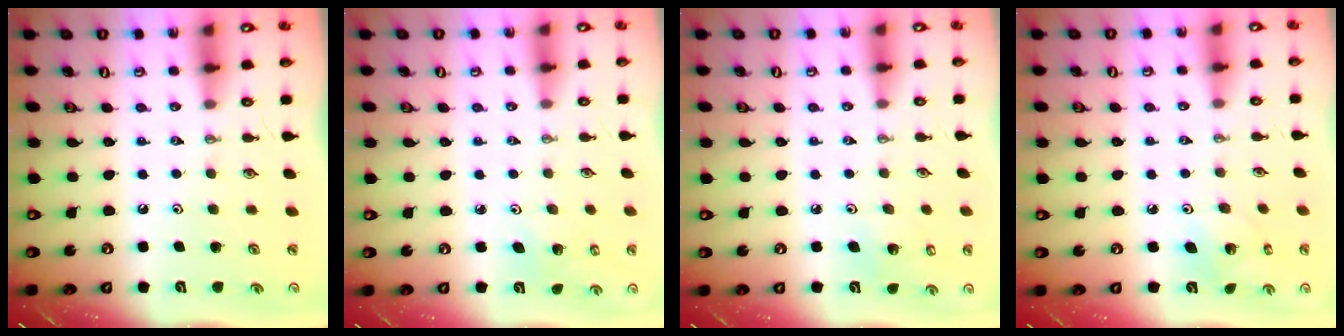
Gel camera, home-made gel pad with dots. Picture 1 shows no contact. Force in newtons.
{"total": 2.7, "press": 2.7, "slide": 0.4}
{"total": 4.8, "press": 4.7, "slide": 1.0}
{"total": 4.4, "press": 4.4, "slide": 0.3}